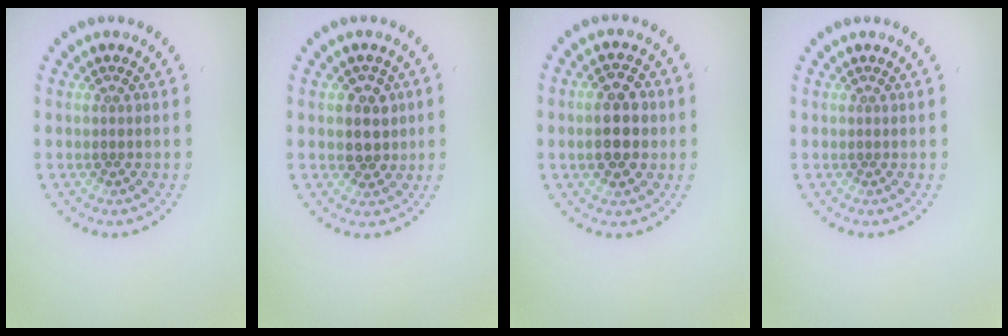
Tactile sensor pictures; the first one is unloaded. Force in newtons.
{"total": 2.7, "press": 2.5, "slide": 1.1}
{"total": 4.3, "press": 4.3, "slide": 0.3}
{"total": 0.0}